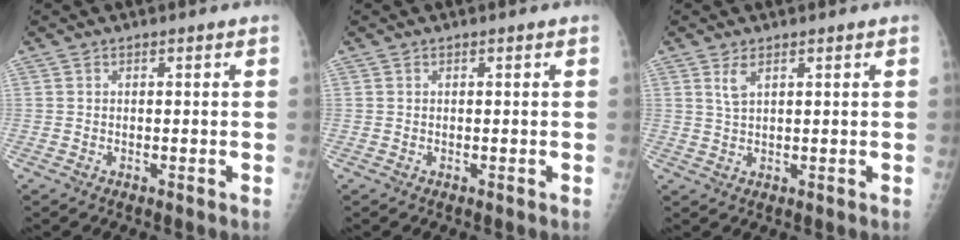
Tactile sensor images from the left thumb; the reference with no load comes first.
{"total": 0.0}
{"total": 2.6, "force": [1.5, 0.8, 1.9], "torque": [-0.042, -0.009, 0.037]}